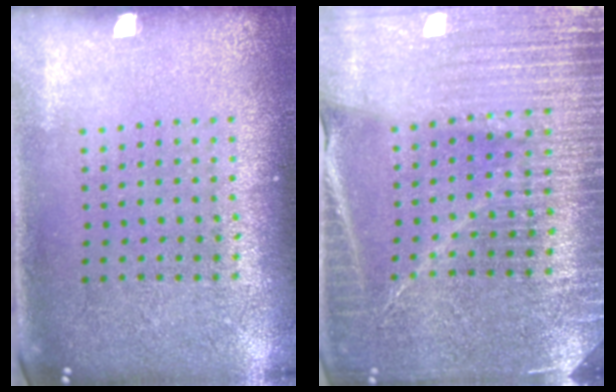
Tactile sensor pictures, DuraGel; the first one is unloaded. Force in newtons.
{"total": 4.3, "press": 4.0, "slide": 1.5}